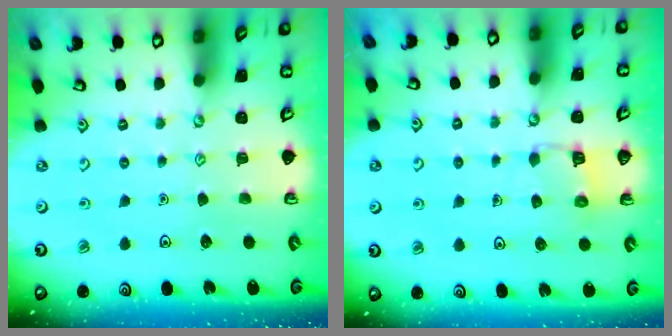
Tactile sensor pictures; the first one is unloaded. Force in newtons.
{"total": 4.8, "press": 4.8, "slide": 0.4}